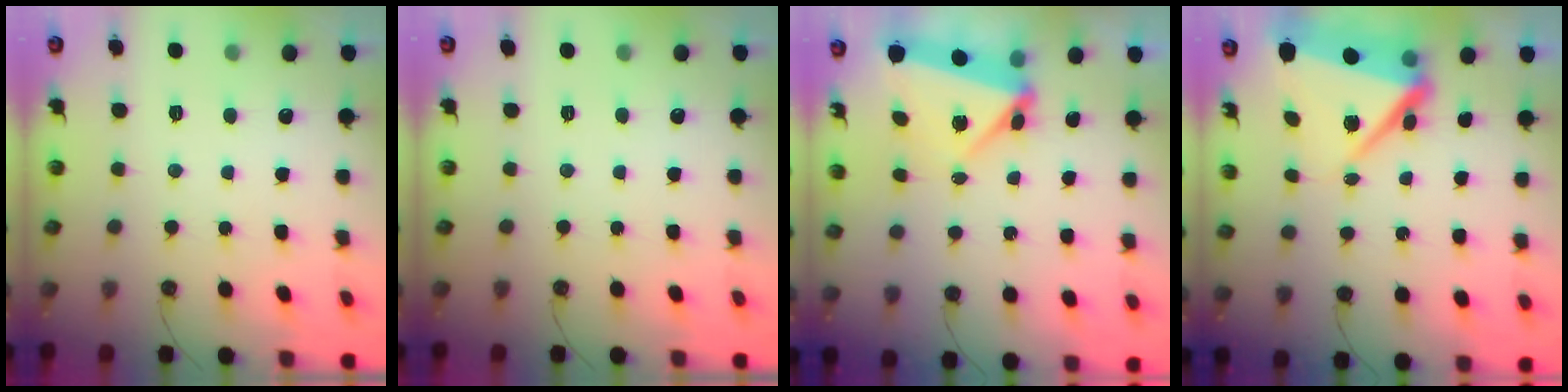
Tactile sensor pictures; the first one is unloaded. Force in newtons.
{"total": 0.0}
{"total": 8.6, "press": 5.2, "slide": 6.8}
{"total": 10.4, "press": 9.6, "slide": 4.1}